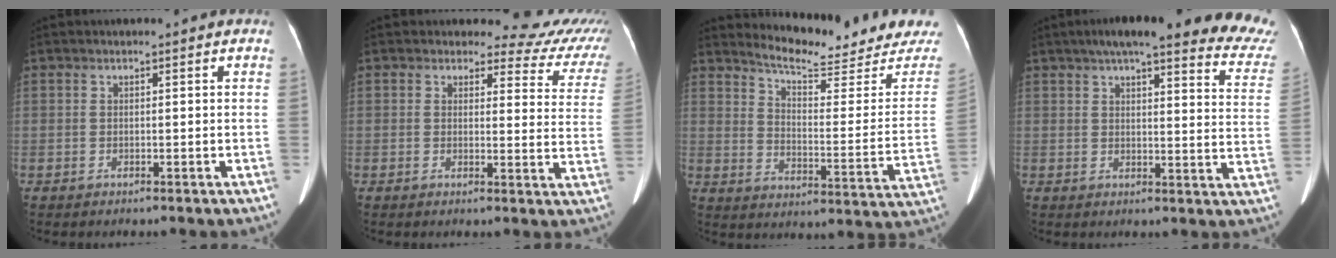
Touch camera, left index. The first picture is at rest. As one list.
[{"total": 11.3, "force": [10.5, 4.2, 0.9], "torque": [0.032, -0.051, 0.074]}, {"total": 18.9, "force": [18.1, 2.7, 4.6], "torque": [-0.063, -0.089, 0.218]}, {"total": 24.1, "force": [21.2, 3.0, 11.1], "torque": [-0.131, -0.035, 0.234]}]